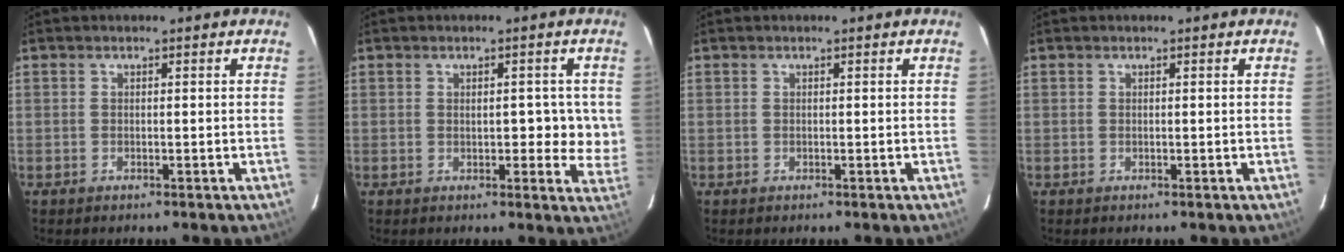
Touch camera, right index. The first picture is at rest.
{"total": 5.8, "force": [0.8, 3.0, 4.9], "torque": [-0.038, 0.001, 0.006]}
{"total": 0.0}
{"total": 0.0}